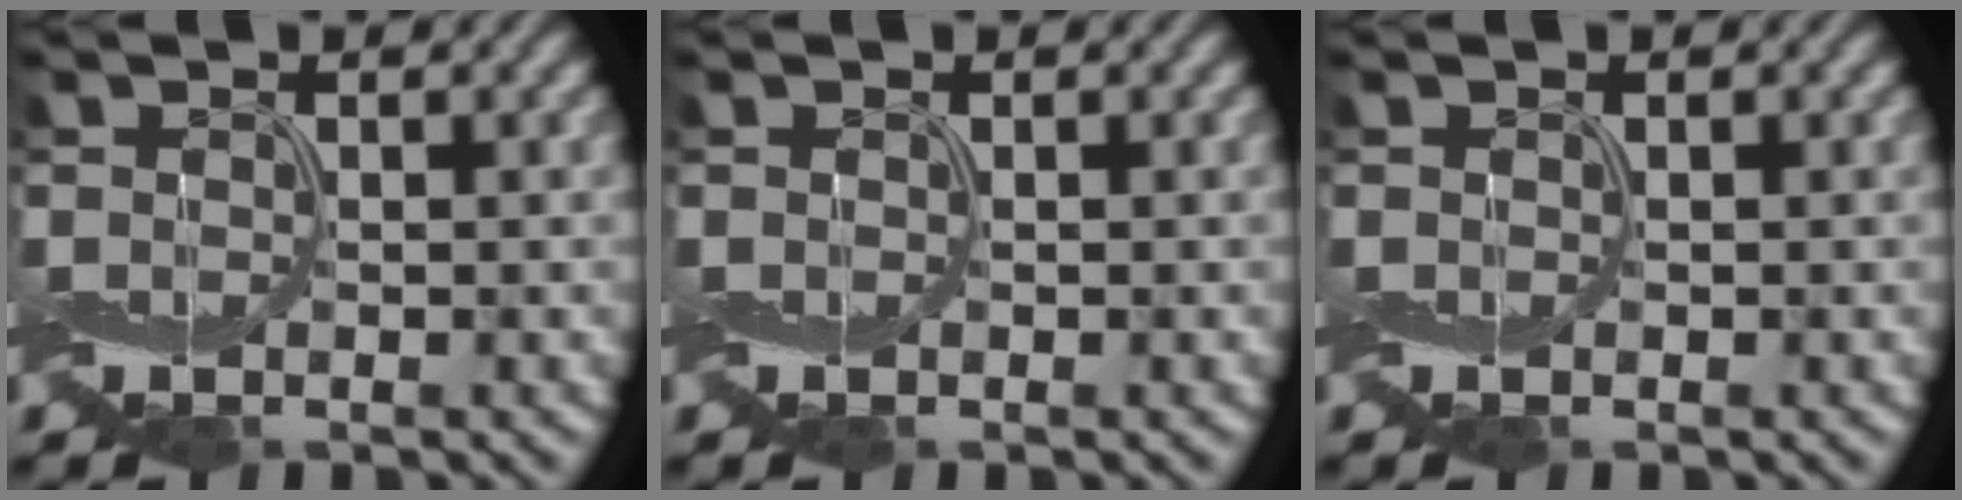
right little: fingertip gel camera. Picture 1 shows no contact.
{"total": 0.0}
{"total": 0.0}